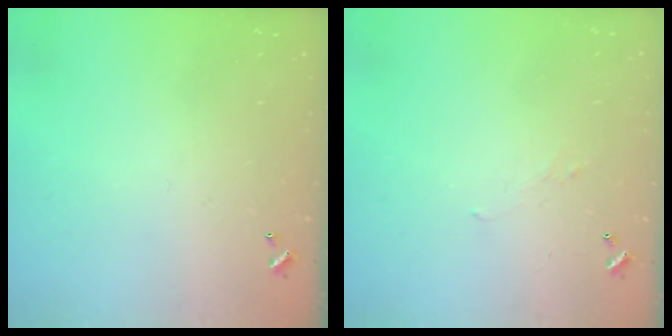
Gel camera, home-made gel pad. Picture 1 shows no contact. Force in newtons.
{"total": 0.7, "press": 0.2, "slide": 0.7}